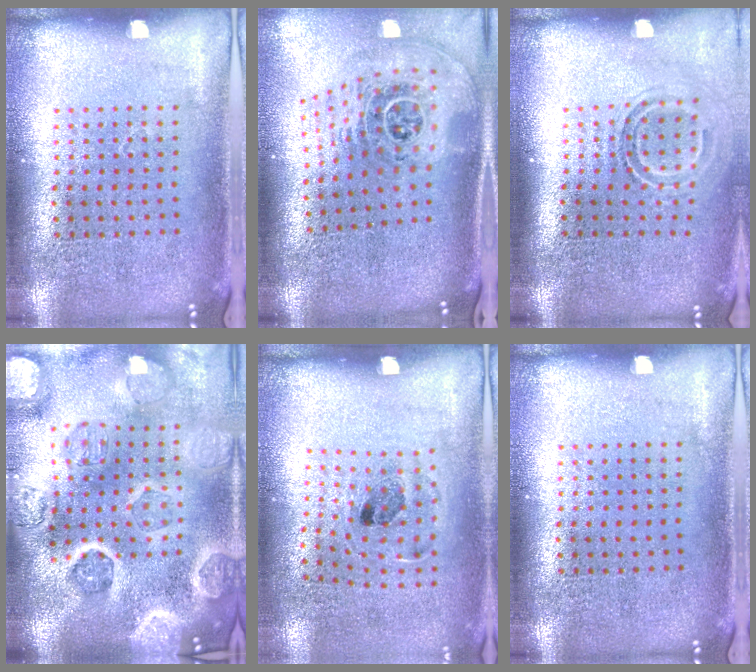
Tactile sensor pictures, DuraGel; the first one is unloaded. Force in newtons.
{"total": 2.7, "press": 1.9, "slide": 1.9}
{"total": 1.7, "press": 1.1, "slide": 1.3}
{"total": 5.5, "press": 4.7, "slide": 2.8}
{"total": 1.2, "press": 0.7, "slide": 0.9}
{"total": 0.0}